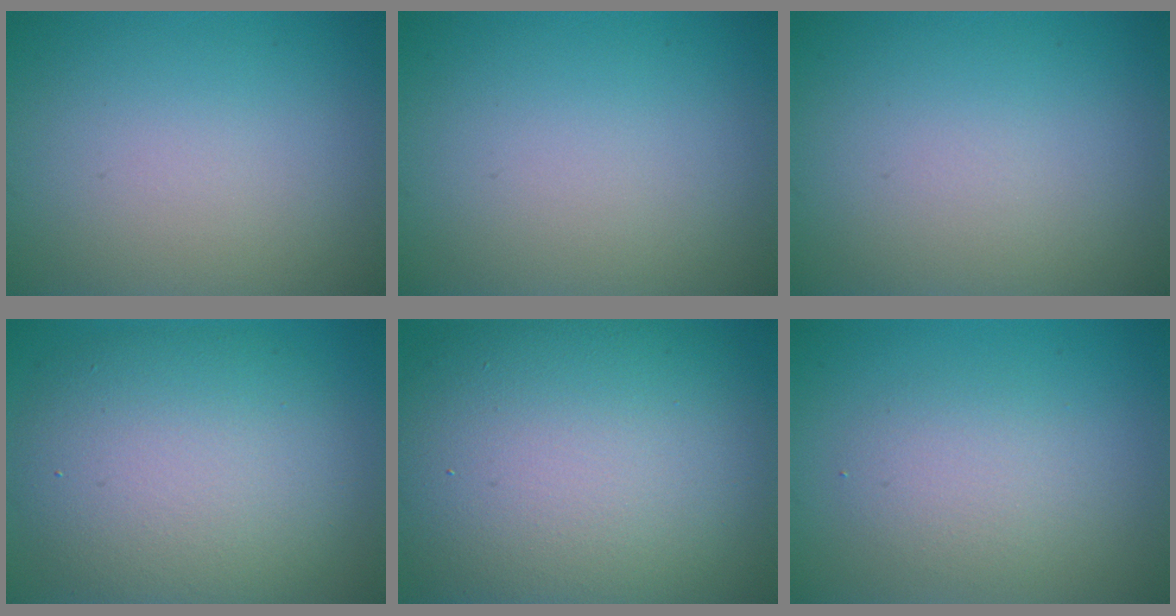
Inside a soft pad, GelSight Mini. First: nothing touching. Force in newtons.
{"total": 0.0}
{"total": 0.0}
{"total": 9.2, "press": 9.2, "slide": 0.5}
{"total": 17.4, "press": 17.4, "slide": 0.9}
{"total": 2.4, "press": 2.4, "slide": 0.3}